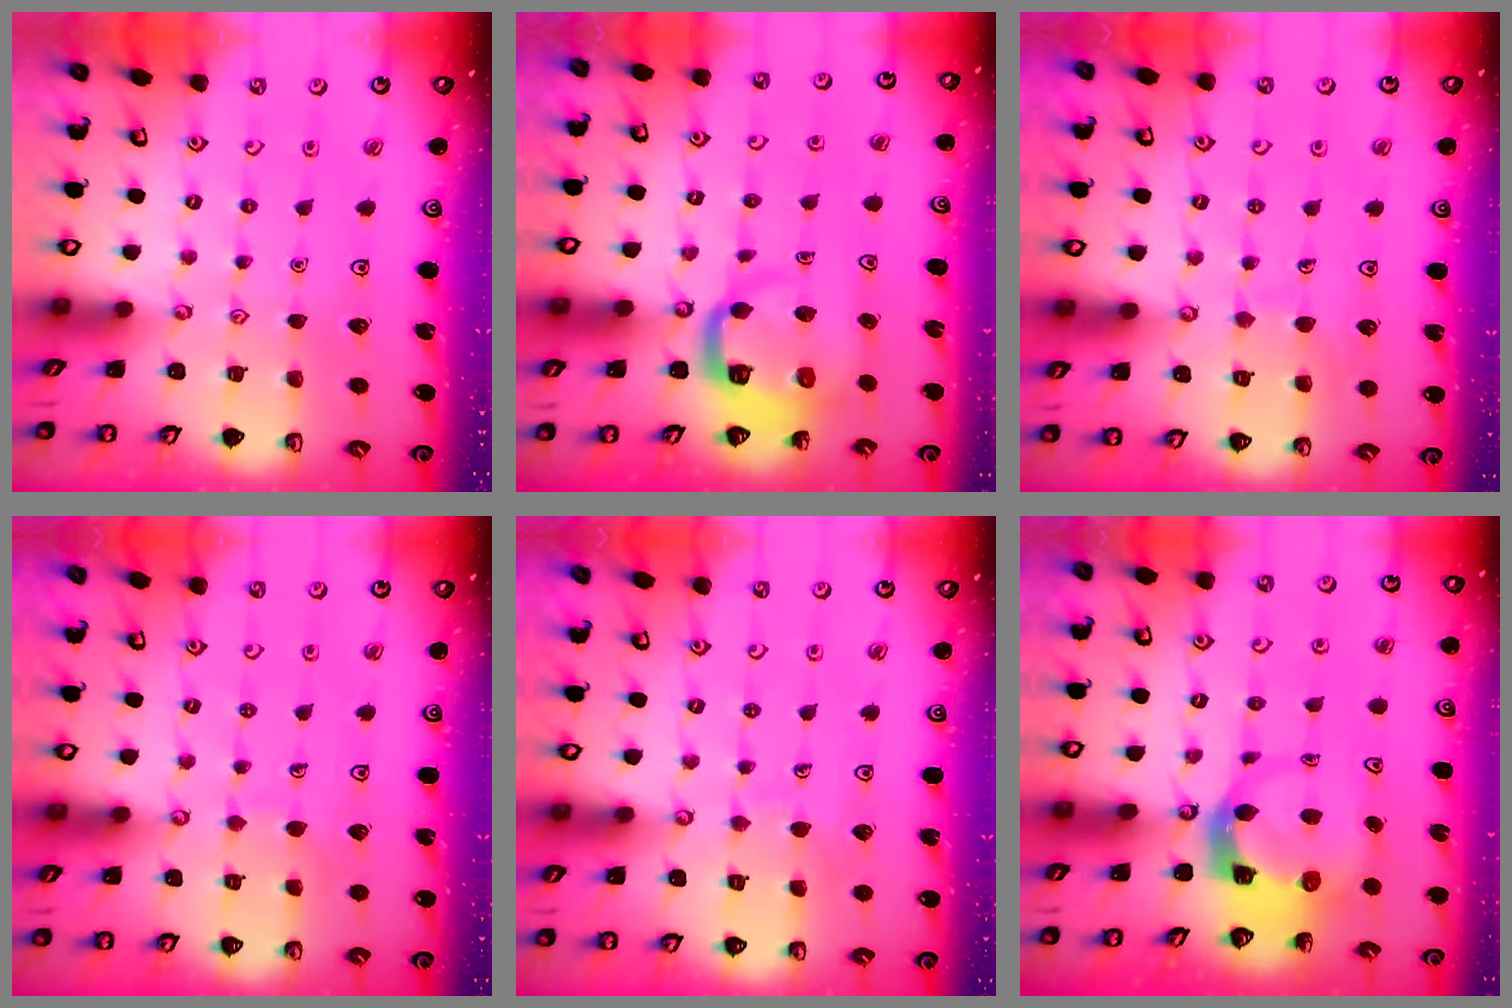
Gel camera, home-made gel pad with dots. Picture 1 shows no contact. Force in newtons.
{"total": 6.0, "press": 5.9, "slide": 0.8}
{"total": 6.3, "press": 6.3, "slide": 0.4}
{"total": 4.1, "press": 4.1, "slide": 0.2}
{"total": 5.7, "press": 5.7, "slide": 0.2}
{"total": 5.2, "press": 5.1, "slide": 0.6}